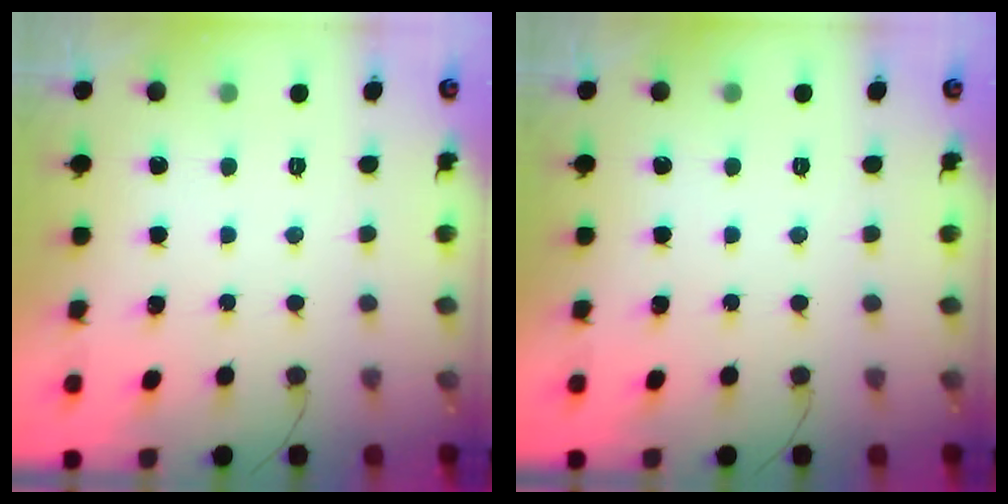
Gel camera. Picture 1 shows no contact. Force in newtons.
{"total": 0.0}